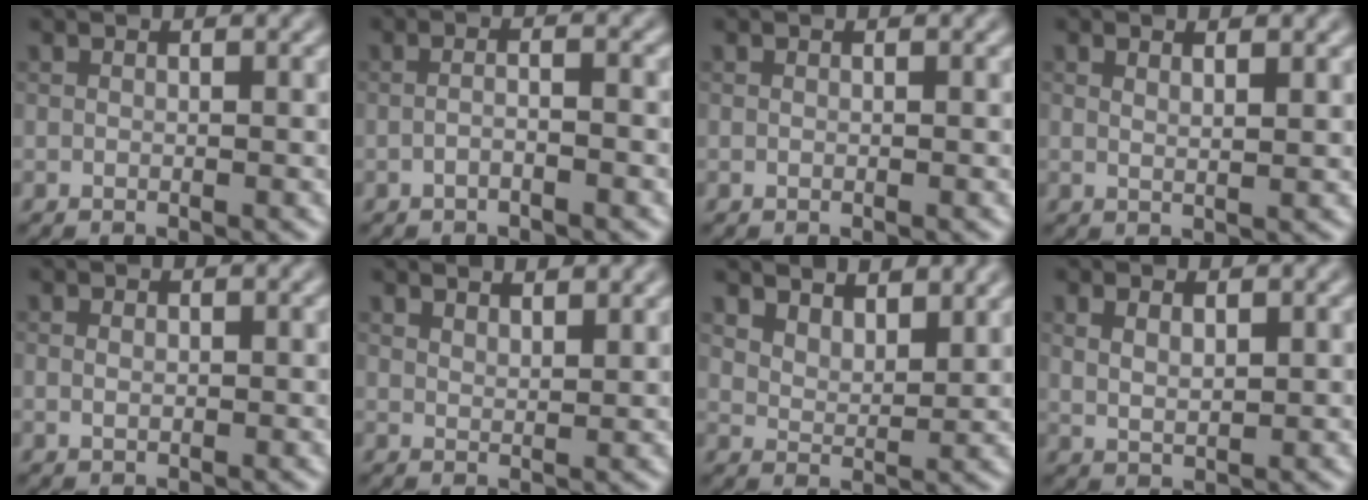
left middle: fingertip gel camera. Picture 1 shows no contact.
{"total": 1.7, "force": [-0.8, 0.4, 1.5], "torque": [-0.025, 0.005, -0.020]}
{"total": 0.0}
{"total": 1.9, "force": [1.1, 0.6, 1.5], "torque": [-0.018, 0.003, 0.013]}
{"total": 0.8, "force": [0.1, 0.5, 0.5], "torque": [-0.012, 0.001, 0.003]}
{"total": 2.9, "force": [2.6, 0.7, 1.1], "torque": [-0.006, 0.008, 0.032]}
{"total": 6.2, "force": [5.2, 2.3, 2.4], "torque": [-0.050, 0.007, 0.075]}
{"total": 1.9, "force": [1.0, 1.0, 1.4], "torque": [-0.032, -0.001, 0.024]}